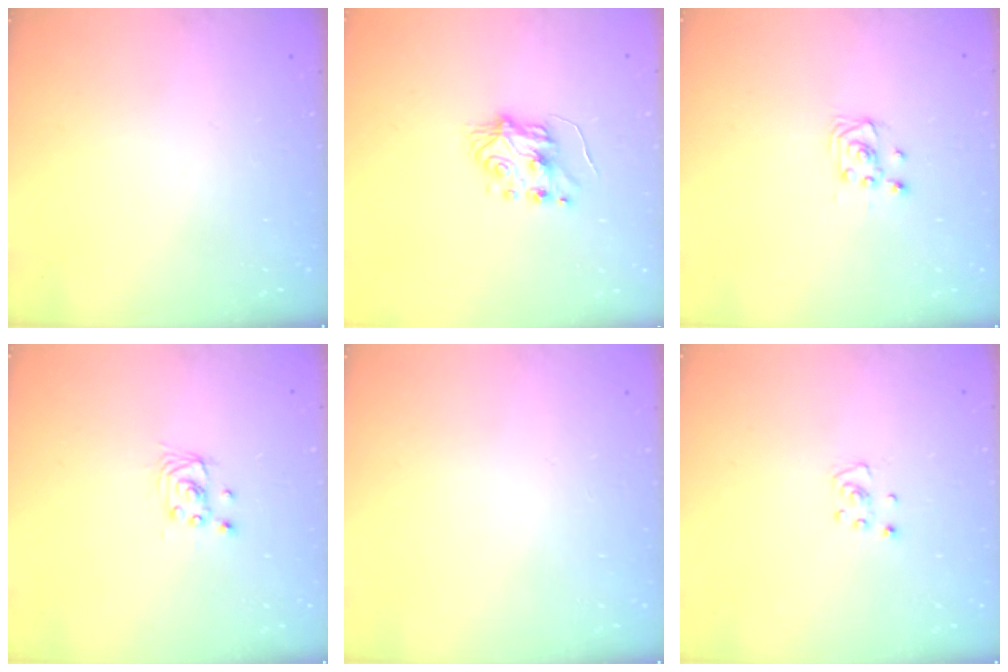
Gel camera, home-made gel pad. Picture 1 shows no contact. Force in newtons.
{"total": 5.2, "press": 5.1, "slide": 0.7}
{"total": 2.9, "press": 2.9, "slide": 0.4}
{"total": 2.5, "press": 2.5, "slide": 0.1}
{"total": 0.0}
{"total": 3.3, "press": 3.3, "slide": 0.3}